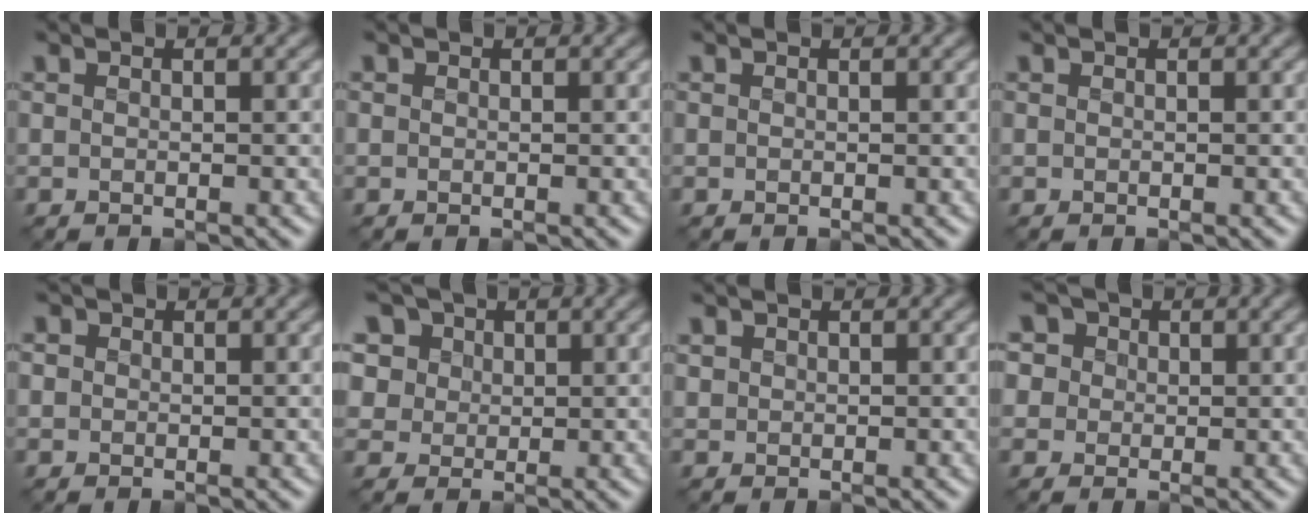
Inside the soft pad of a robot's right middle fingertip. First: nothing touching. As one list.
[{"total": 0.0}, {"total": 0.0}, {"total": 0.0}, {"total": 1.1, "force": [0.2, 1.0, 0.3], "torque": [-0.001, 0.000, -0.005]}, {"total": 10.0, "force": [5.3, 7.4, 4.2], "torque": [-0.112, 0.025, 0.068]}, {"total": 0.6, "force": [0.2, 0.6, 0.1], "torque": [-0.003, -0.003, 0.005]}, {"total": 6.9, "force": [3.2, 5.4, 2.9], "torque": [-0.065, 0.027, 0.022]}]